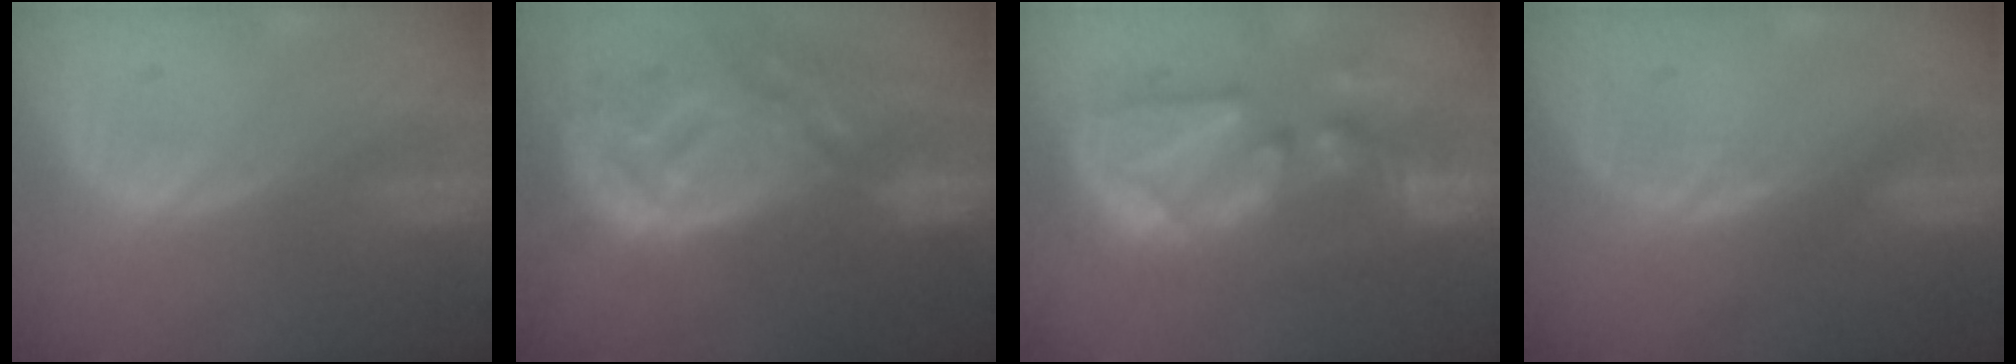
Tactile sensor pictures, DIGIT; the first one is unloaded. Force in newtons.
{"total": 13.8, "press": 12.0, "slide": 6.9}
{"total": 10.8, "press": 10.5, "slide": 2.7}
{"total": 0.5, "press": 0.5, "slide": 0.1}